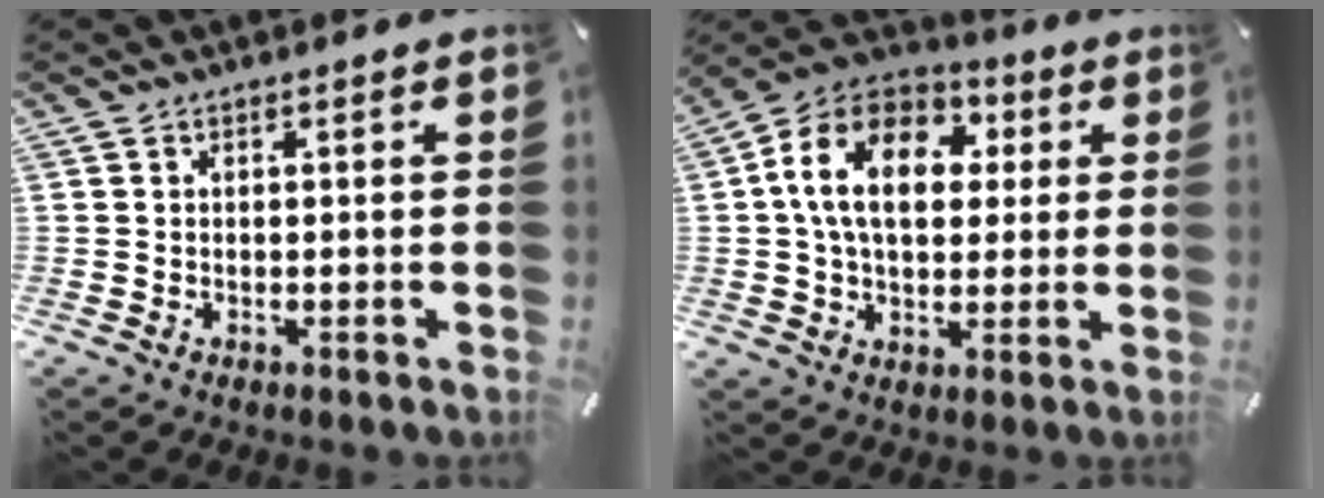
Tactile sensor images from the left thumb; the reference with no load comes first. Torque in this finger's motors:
{"motor_torque": [0.31, 1.32, 1.58, -1.19, 0.49]}